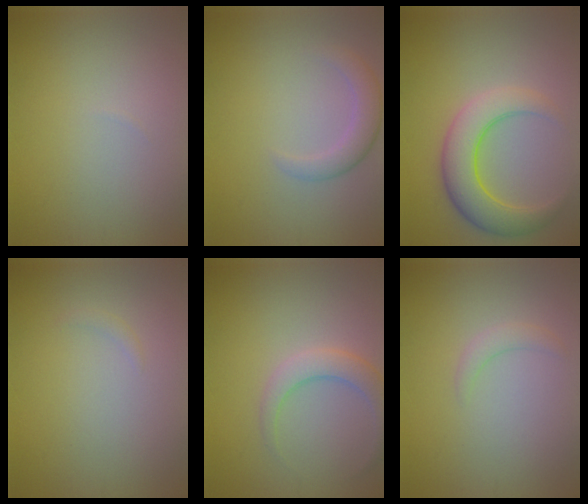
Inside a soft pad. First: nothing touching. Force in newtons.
{"total": 2.5, "press": 2.5, "slide": 0.2}
{"total": 5.4, "press": 5.4, "slide": 0.1}
{"total": 0.6, "press": 0.6, "slide": 0.1}
{"total": 2.9, "press": 2.9, "slide": 0.1}
{"total": 1.2, "press": 1.2, "slide": 0.2}